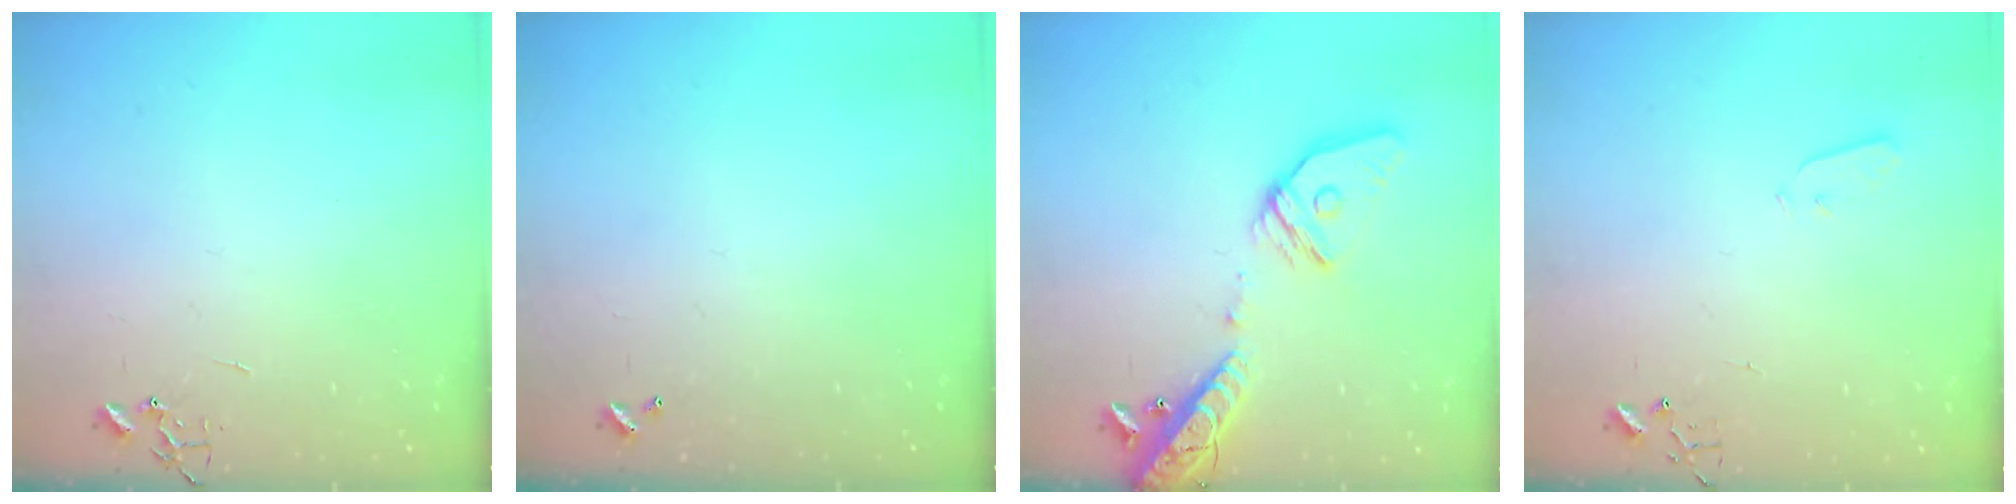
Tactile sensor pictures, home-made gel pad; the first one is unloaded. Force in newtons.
{"total": 0.0}
{"total": 18.3, "press": 17.9, "slide": 3.6}
{"total": 3.3, "press": 3.2, "slide": 0.7}